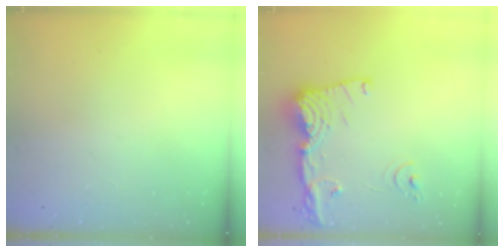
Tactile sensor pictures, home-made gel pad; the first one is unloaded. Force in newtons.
{"total": 16.7, "press": 16.6, "slide": 1.9}